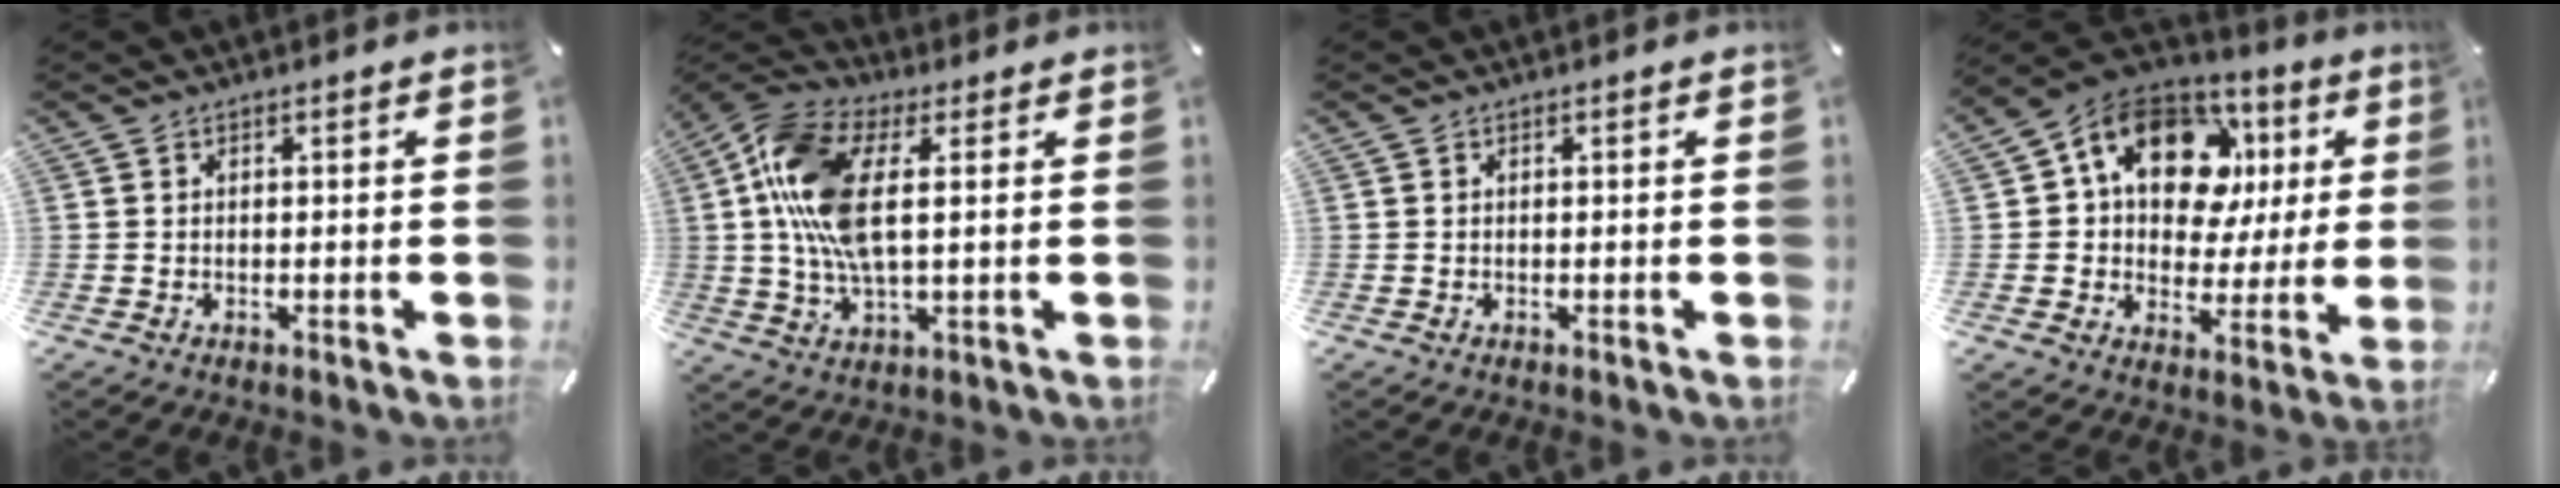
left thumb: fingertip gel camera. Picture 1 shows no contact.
{"total": 15.2, "force": [2.8, 7.3, 13.1], "torque": [-0.293, -0.009, 0.048]}
{"total": 0.0}
{"total": 17.4, "force": [7.2, 12.0, 10.4], "torque": [-0.175, -0.023, 0.132]}